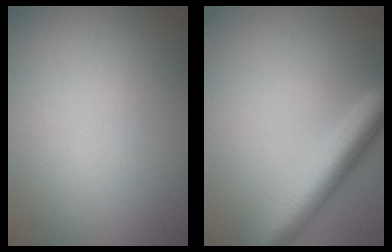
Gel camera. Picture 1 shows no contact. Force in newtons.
{"total": 5.6, "press": 5.6, "slide": 0.2}